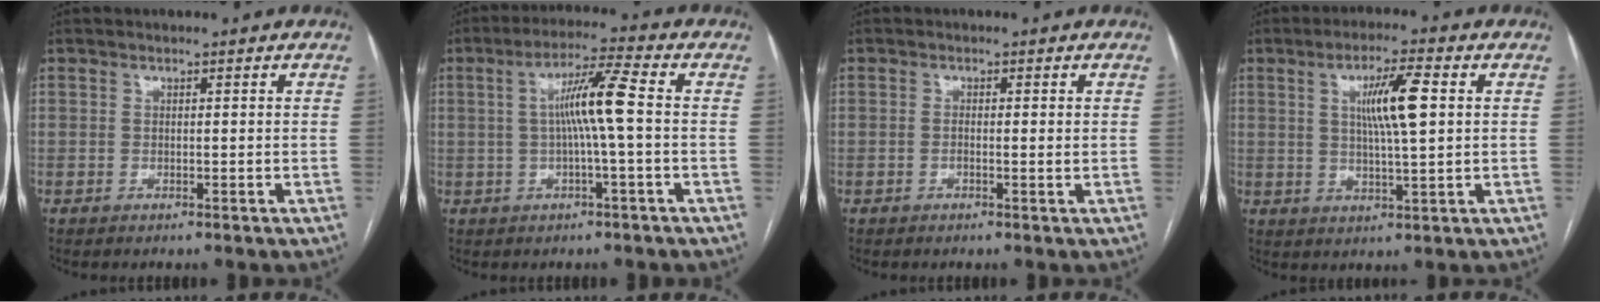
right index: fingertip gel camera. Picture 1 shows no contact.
{"total": 7.7, "force": [0.1, -0.6, 7.7], "torque": [-0.139, 0.013, 0.000]}
{"total": 1.4, "force": [-0.1, 0.2, 1.3], "torque": [-0.022, 0.000, -0.002]}
{"total": 8.1, "force": [1.8, 0.6, 7.9], "torque": [-0.141, 0.003, 0.032]}